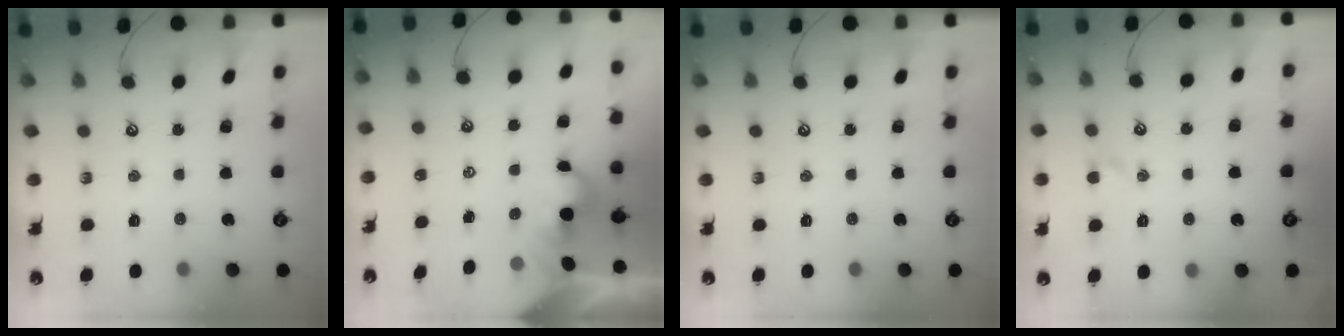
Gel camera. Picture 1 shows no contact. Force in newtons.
{"total": 2.1, "press": 2.1, "slide": 0.2}
{"total": 0.0}
{"total": 2.7, "press": 2.6, "slide": 0.7}